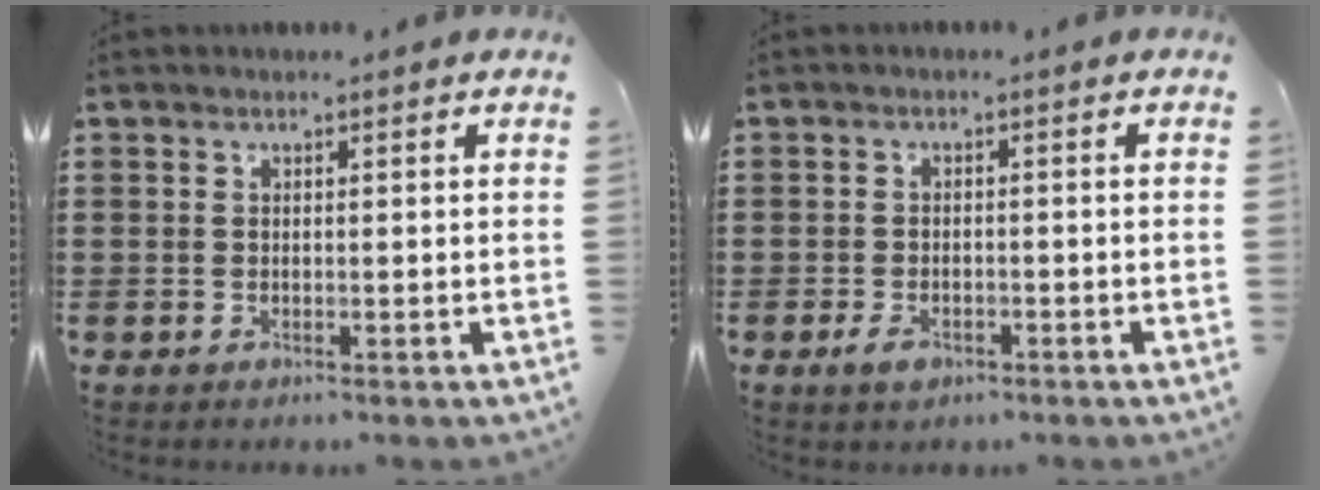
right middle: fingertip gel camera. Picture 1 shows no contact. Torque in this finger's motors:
{"motor_torque": [0.29, -0.37, 0.03, 0.02]}